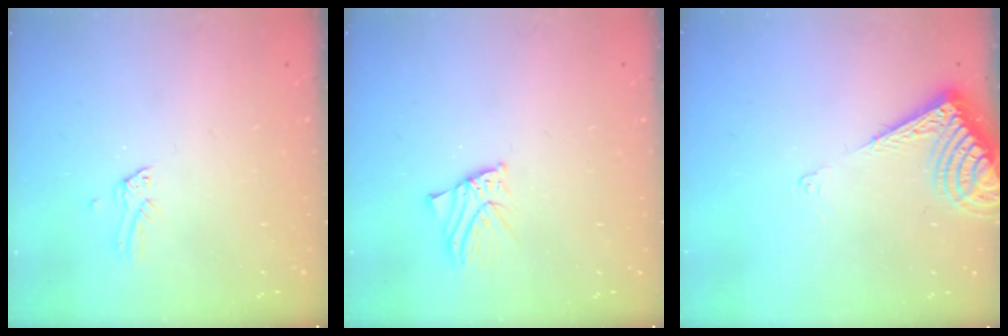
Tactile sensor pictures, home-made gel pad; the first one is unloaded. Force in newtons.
{"total": 2.4, "press": 2.4, "slide": 0.2}
{"total": 8.6, "press": 8.4, "slide": 1.7}